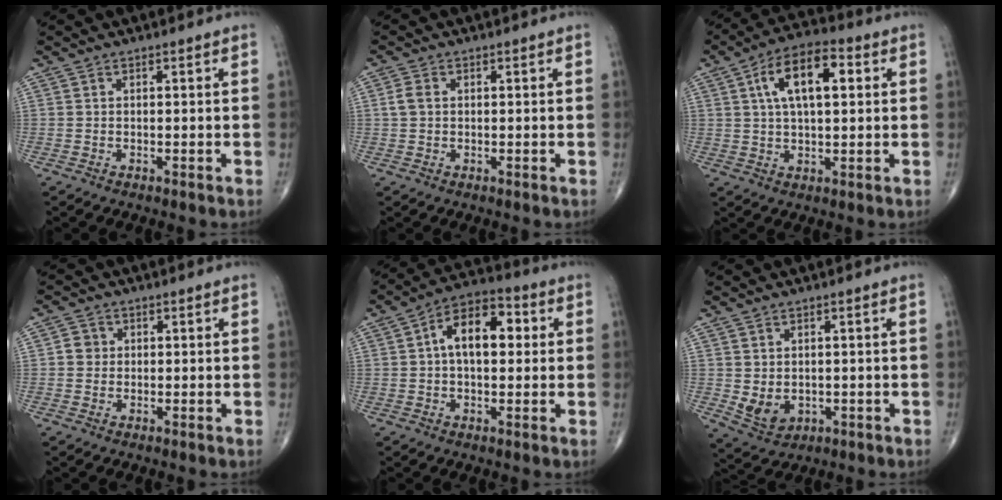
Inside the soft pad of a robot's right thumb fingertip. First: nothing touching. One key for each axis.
{"total": 2.3, "fx": 0.3, "fy": 1.7, "fz": 1.6, "tx": -0.037, "ty": 0.007, "tz": 0.005}
{"total": 12.1, "fx": 3.2, "fy": 5.5, "fz": 10.3, "tx": -0.170, "ty": 0.015, "tz": 0.049}
{"total": 2.4, "fx": 0.2, "fy": 2.3, "fz": 0.8, "tx": 0.002, "ty": 0.005, "tz": 0.001}
{"total": 11.3, "fx": 1.7, "fy": 6.4, "fz": 9.2, "tx": -0.131, "ty": 0.026, "tz": 0.017}
{"total": 5.0, "fx": -0.3, "fy": 3.8, "fz": 3.3, "tx": -0.047, "ty": -0.009, "tz": 0.013}